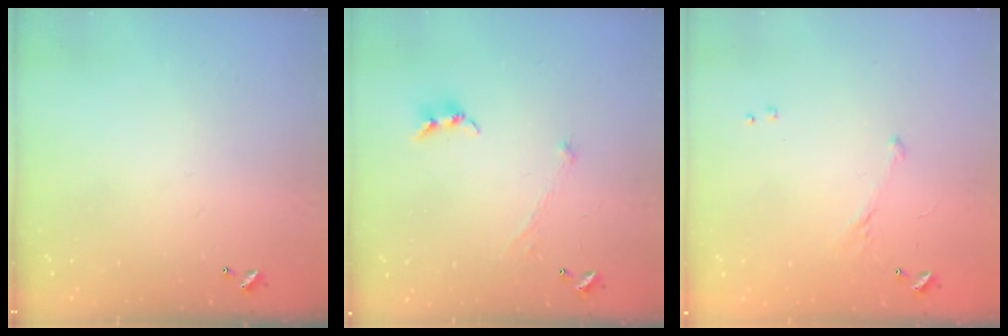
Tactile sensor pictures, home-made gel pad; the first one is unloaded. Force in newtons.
{"total": 0.0}
{"total": 5.4, "press": 5.3, "slide": 1.0}